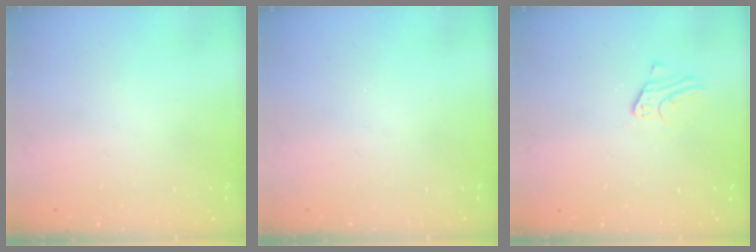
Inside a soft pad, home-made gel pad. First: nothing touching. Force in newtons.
{"total": 0.0}
{"total": 3.2, "press": 3.2, "slide": 0.2}